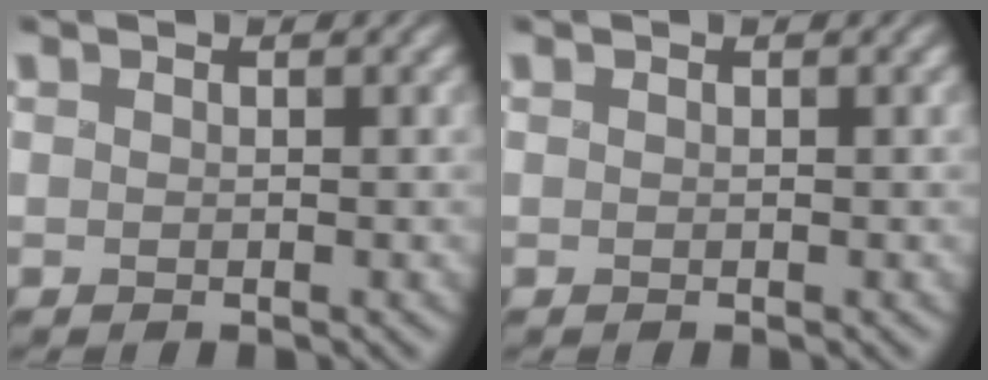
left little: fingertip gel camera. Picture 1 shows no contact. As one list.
[{"total": 0.0}]